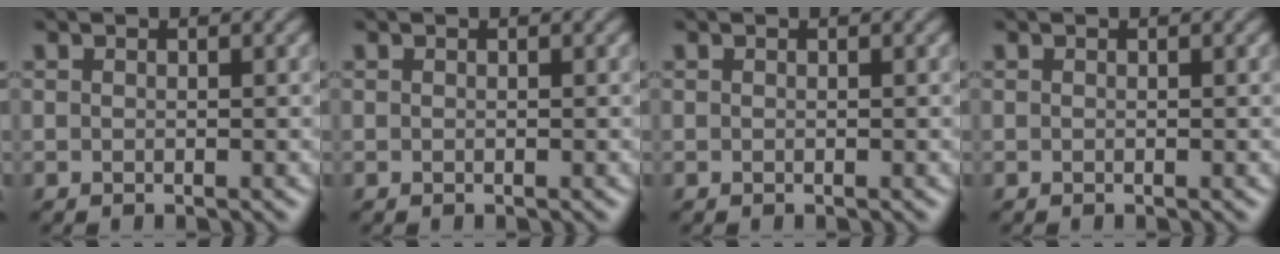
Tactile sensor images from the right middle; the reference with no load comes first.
{"total": 0.0}
{"total": 0.0}
{"total": 0.0}